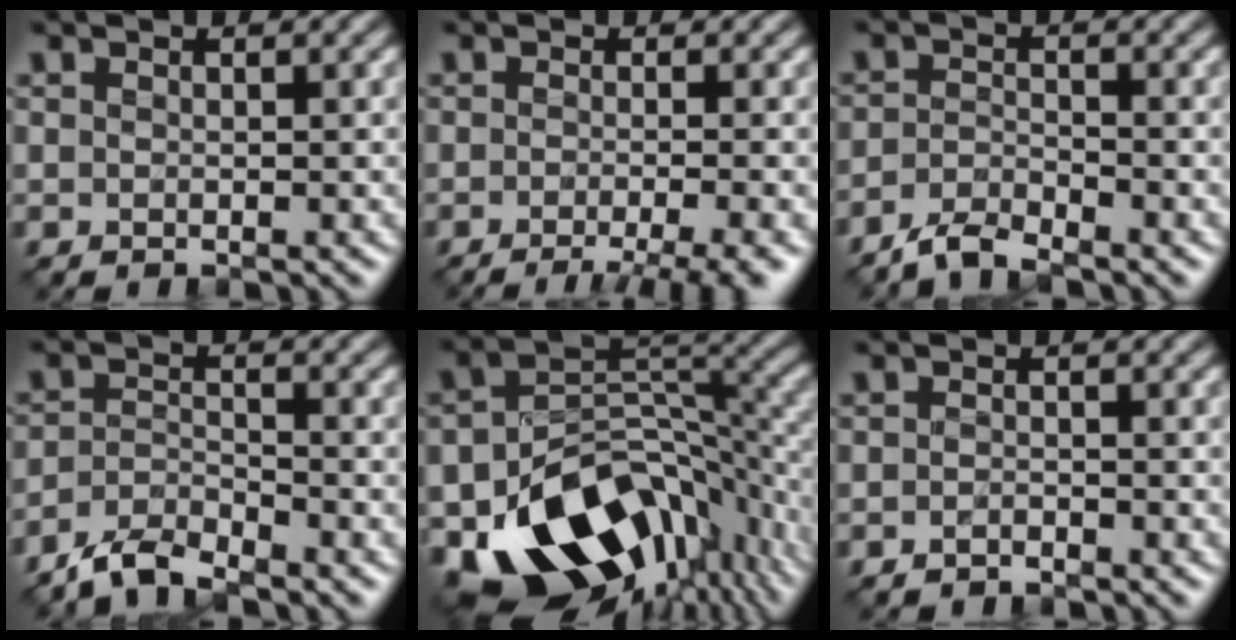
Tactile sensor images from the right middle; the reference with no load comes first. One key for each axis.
{"total": 4.2, "fx": -2.7, "fy": 0.5, "fz": 3.2, "tx": -0.041, "ty": -0.004, "tz": -0.045}
{"total": 2.7, "fx": -2.5, "fy": 0.2, "fz": 0.9, "tx": -0.025, "ty": 0.001, "tz": -0.057}
{"total": 3.4, "fx": -3.2, "fy": 0.5, "fz": 1.2, "tx": -0.028, "ty": 0.000, "tz": -0.073}
{"total": 15.5, "fx": -7.3, "fy": 9.6, "fz": 9.8, "tx": -0.181, "ty": -0.021, "tz": -0.100}
{"total": 0.8, "fx": -0.7, "fy": 0.0, "fz": 0.2, "tx": -0.006, "ty": 0.001, "tz": -0.014}